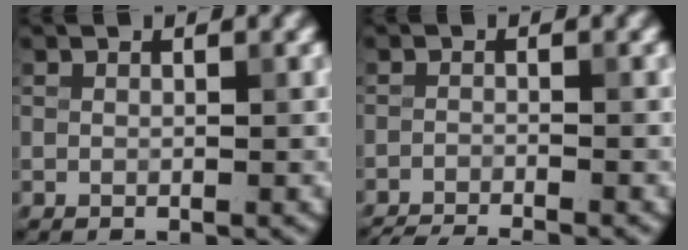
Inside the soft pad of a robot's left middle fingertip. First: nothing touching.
{"total": 5.3, "force": [-5.0, 0.7, 1.6], "torque": [-0.025, -0.021, -0.080]}